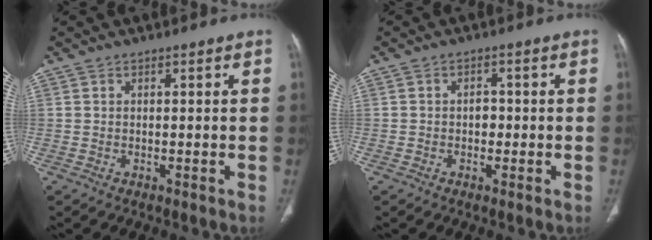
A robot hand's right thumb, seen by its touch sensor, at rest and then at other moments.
{"total": 2.1, "force": [-0.3, 1.6, 1.2], "torque": [-0.006, 0.006, -0.008]}